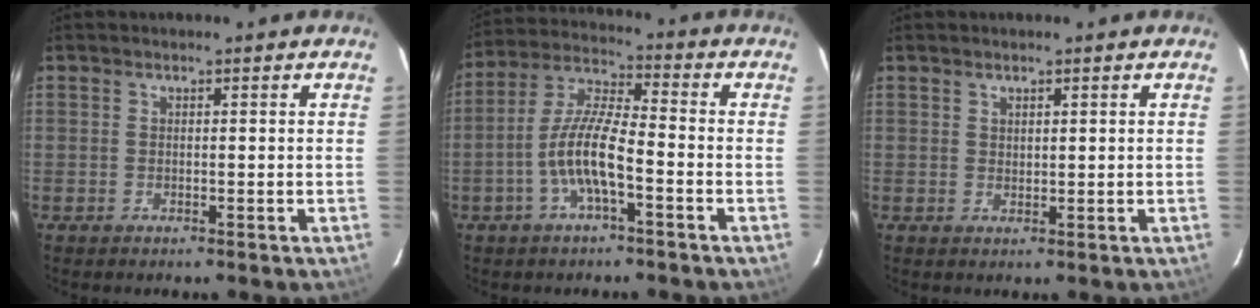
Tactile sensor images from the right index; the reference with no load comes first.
{"total": 9.9, "force": [-3.9, 2.1, 8.9], "torque": [-0.190, 0.005, -0.076]}
{"total": 1.1, "force": [0.9, 0.6, 0.4], "torque": [-0.004, 0.001, 0.016]}